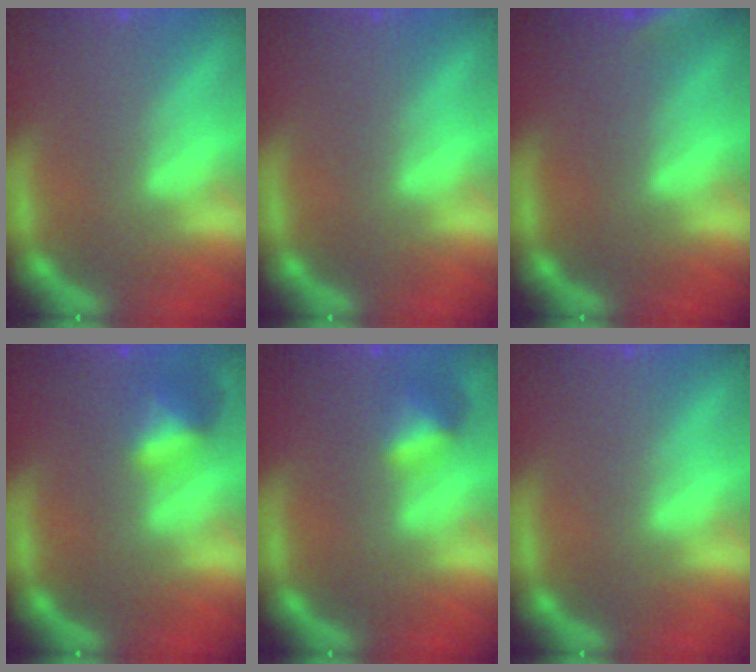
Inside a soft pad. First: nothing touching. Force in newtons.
{"total": 0.0}
{"total": 4.4}
{"total": 2.9}
{"total": 2.4}
{"total": 0.0}